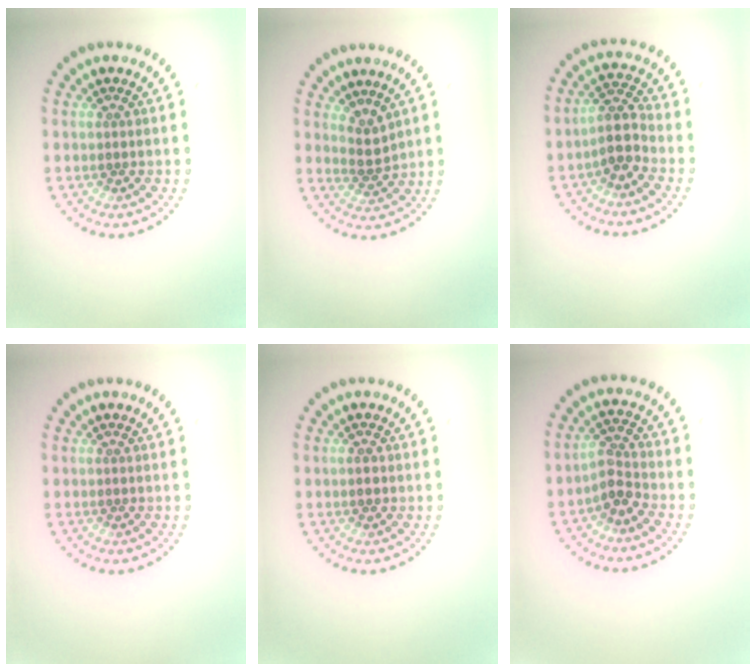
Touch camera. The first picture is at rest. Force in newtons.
{"total": 1.9, "press": 1.4, "slide": 1.2}
{"total": 2.7, "press": 2.3, "slide": 1.5}
{"total": 0.0}
{"total": 1.5, "press": 1.5, "slide": 0.1}
{"total": 2.5, "press": 2.1, "slide": 1.4}